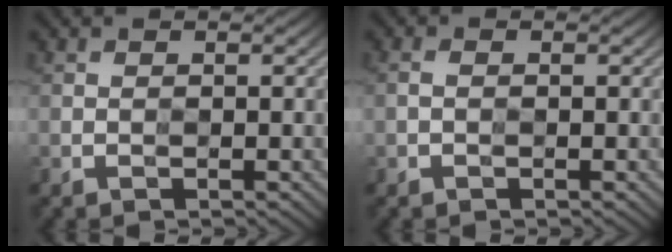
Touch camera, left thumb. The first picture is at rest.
{"total": 0.7, "force": [-0.2, 0.3, 0.7], "torque": [-0.017, 0.001, -0.006]}